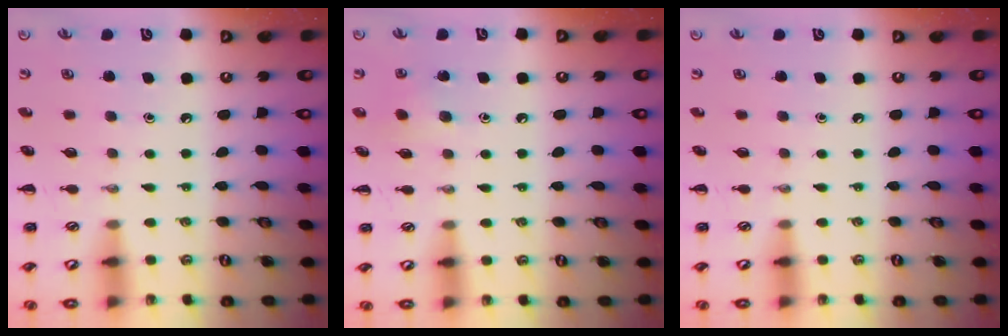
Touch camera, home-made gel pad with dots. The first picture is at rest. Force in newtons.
{"total": 6.2, "press": 6.0, "slide": 1.5}
{"total": 0.0}